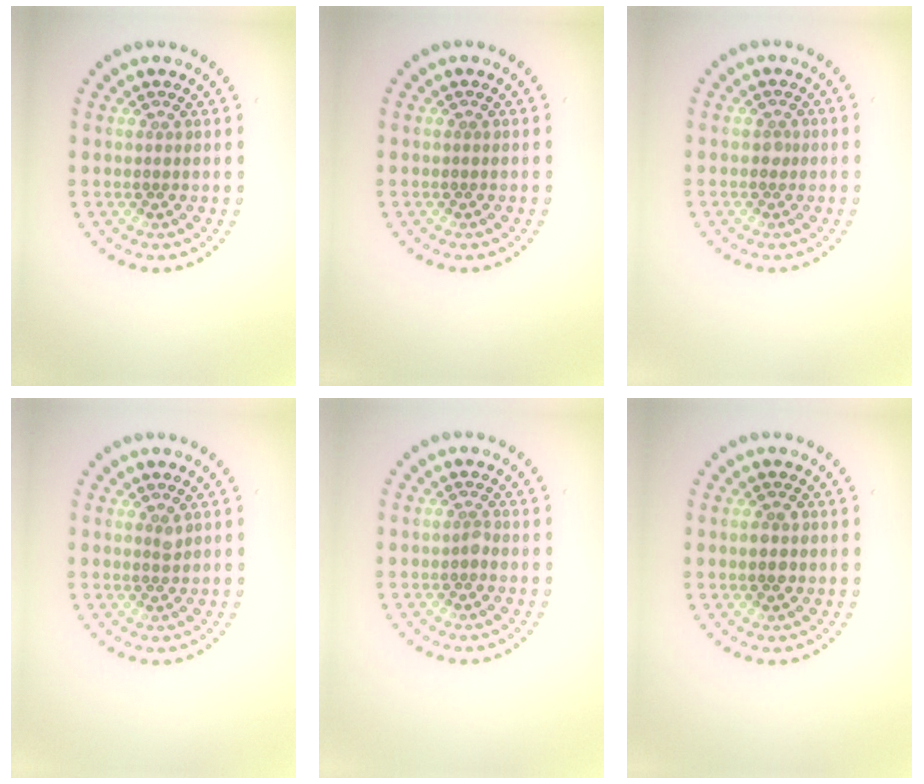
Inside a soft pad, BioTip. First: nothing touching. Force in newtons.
{"total": 0.0}
{"total": 0.6, "press": 0.5, "slide": 0.3}
{"total": 0.7, "press": 0.5, "slide": 0.5}
{"total": 0.7, "press": 0.6, "slide": 0.3}
{"total": 1.9, "press": 1.9, "slide": 0.1}